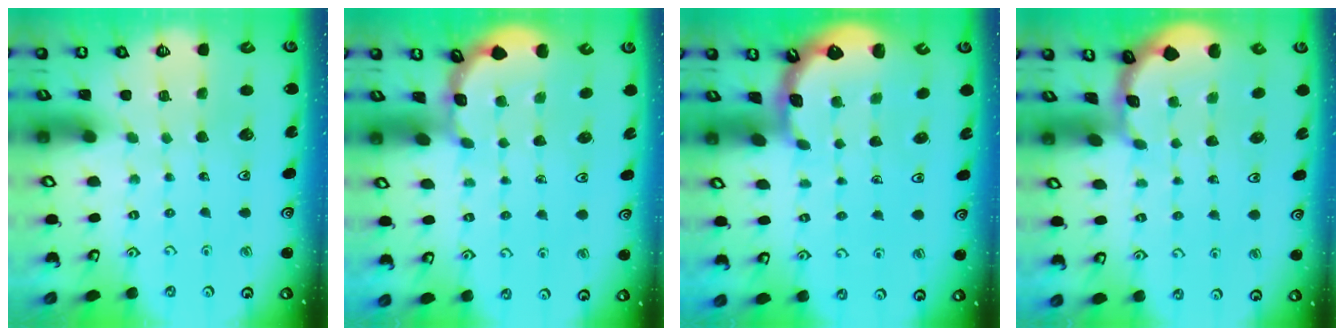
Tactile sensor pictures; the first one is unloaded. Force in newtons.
{"total": 1.5, "press": 1.5, "slide": 0.2}
{"total": 1.3, "press": 1.3, "slide": 0.1}
{"total": 1.3, "press": 1.2, "slide": 0.1}